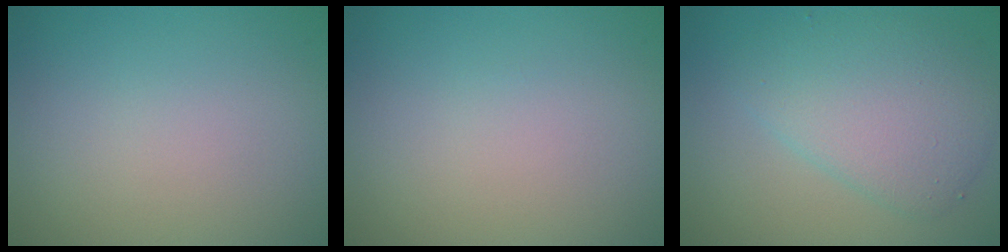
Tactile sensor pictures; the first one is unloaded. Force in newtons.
{"total": 0.0}
{"total": 5.1, "press": 5.1, "slide": 0.2}